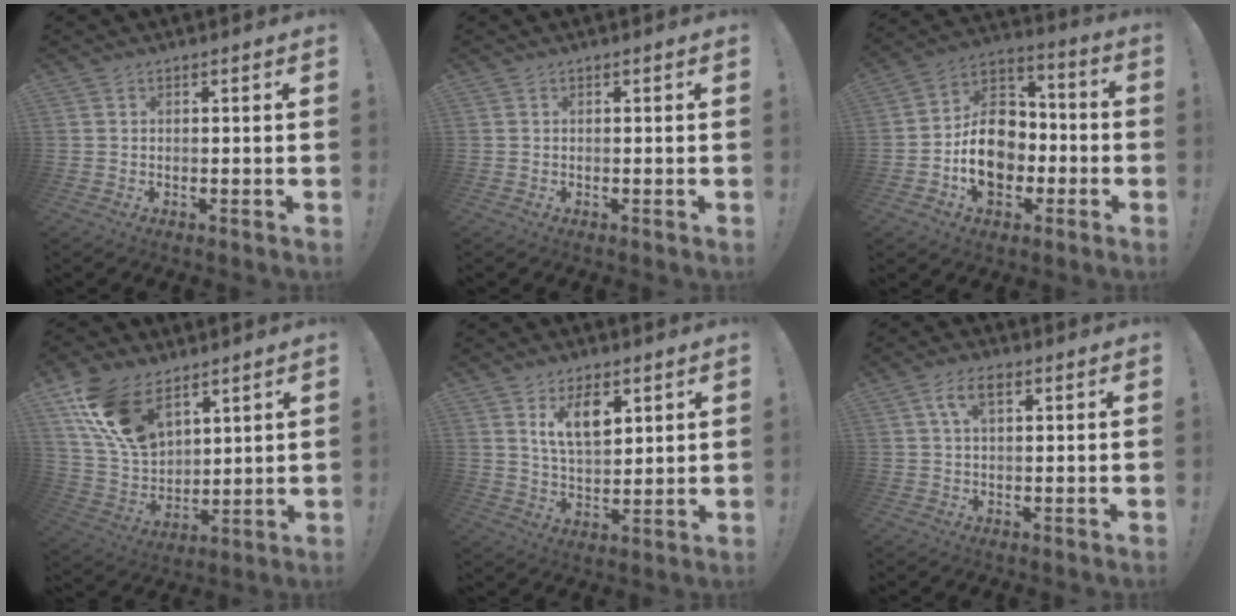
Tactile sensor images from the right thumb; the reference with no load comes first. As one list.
[{"total": 0.0}, {"total": 16.1, "force": [-3.7, 12.4, 9.6], "torque": [-0.163, 0.030, -0.058]}, {"total": 17.6, "force": [10.4, 10.3, 9.8], "torque": [-0.198, -0.055, 0.202]}, {"total": 10.4, "force": [5.7, 5.4, 6.8], "torque": [-0.112, -0.023, 0.105]}, {"total": 6.0, "force": [2.4, 2.8, 4.7], "torque": [-0.090, 0.008, 0.044]}]